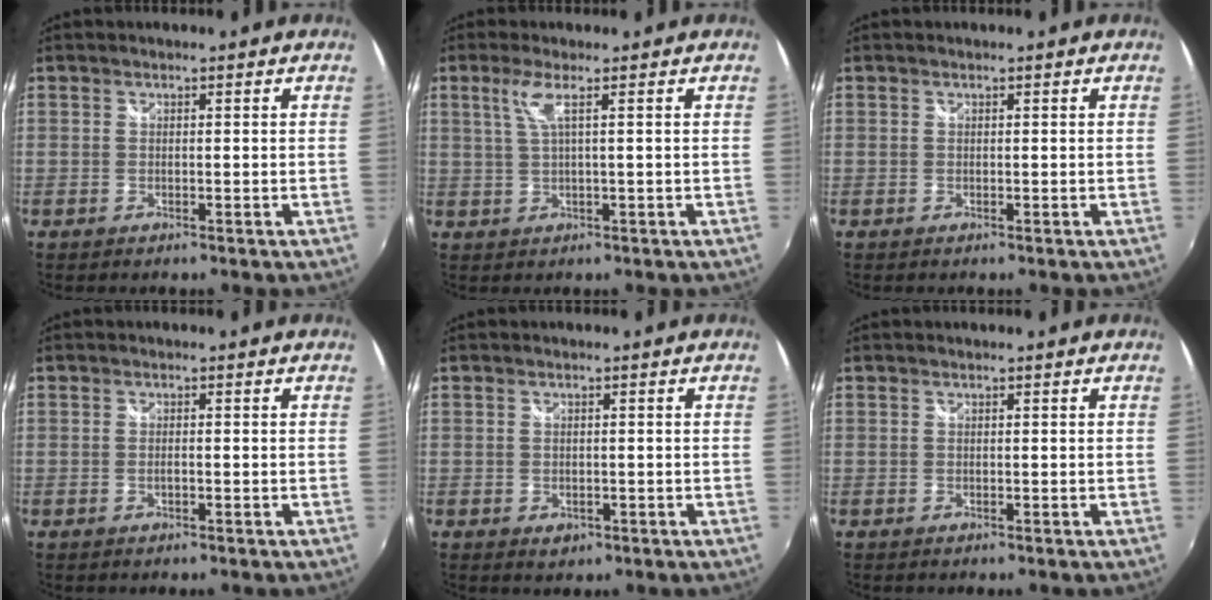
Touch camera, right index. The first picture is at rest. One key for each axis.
{"total": 3.4, "fx": 1.2, "fy": -0.5, "fz": 3.1, "tx": -0.058, "ty": 0.002, "tz": 0.028}
{"total": 0.0}
{"total": 1.0, "fx": -0.4, "fy": 0.3, "fz": 0.9, "tx": -0.020, "ty": 0.000, "tz": -0.008}
{"total": 2.2, "fx": -0.5, "fy": 1.7, "fz": 1.3, "tx": -0.023, "ty": -0.004, "tz": -0.007}
{"total": 0.0}